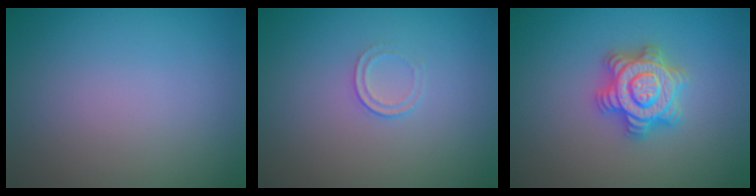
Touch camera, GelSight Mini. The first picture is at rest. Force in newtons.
{"total": 1.0, "press": 0.5, "slide": 0.9}
{"total": 4.6, "press": 4.6, "slide": 0.7}